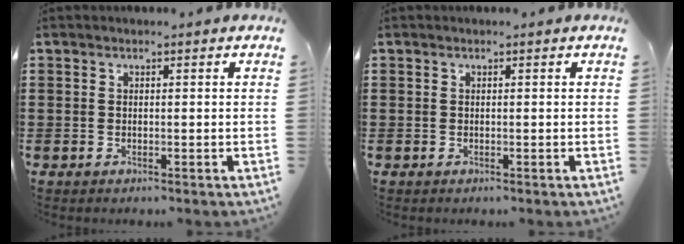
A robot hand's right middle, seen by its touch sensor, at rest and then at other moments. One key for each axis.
{"total": 0.0}